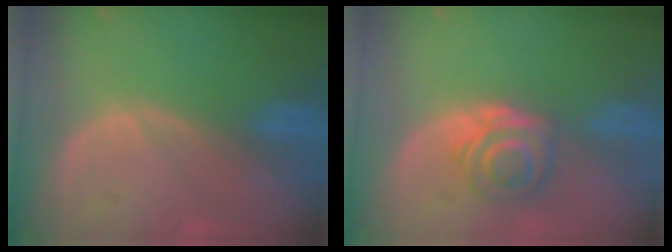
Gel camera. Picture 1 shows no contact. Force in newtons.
{"total": 5.3, "press": 5.0, "slide": 1.7}